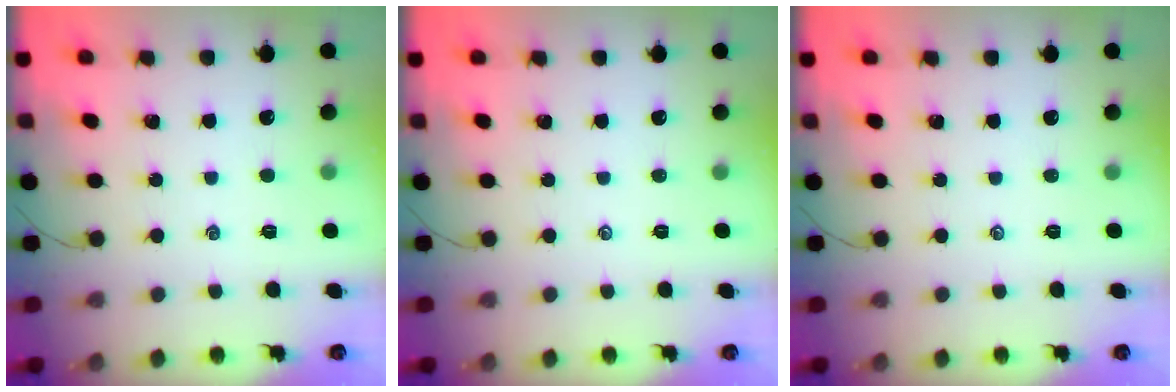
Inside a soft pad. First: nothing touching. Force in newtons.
{"total": 0.0}
{"total": 0.0}